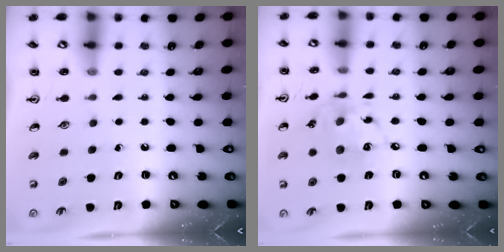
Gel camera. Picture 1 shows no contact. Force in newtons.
{"total": 11.8, "press": 11.8, "slide": 0.7}